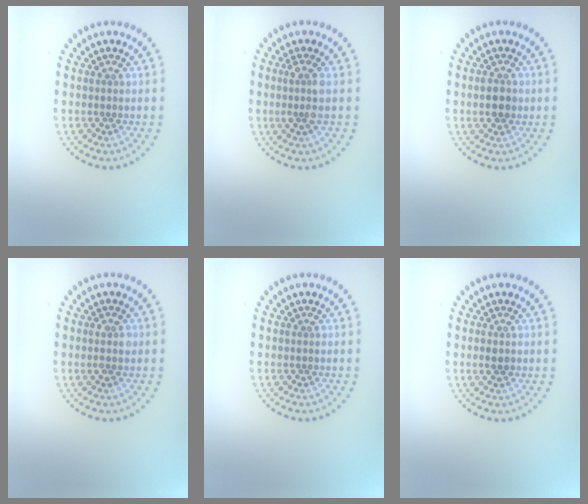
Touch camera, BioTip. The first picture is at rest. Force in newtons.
{"total": 1.8, "press": 1.5, "slide": 0.9}
{"total": 2.5, "press": 2.5, "slide": 0.1}
{"total": 1.2, "press": 1.2, "slide": 0.3}
{"total": 0.0}
{"total": 1.0, "press": 1.0, "slide": 0.0}